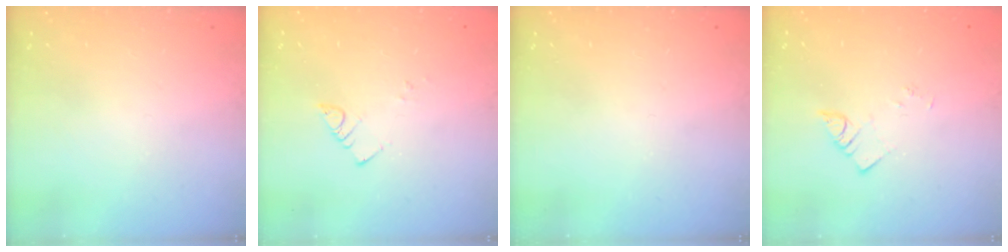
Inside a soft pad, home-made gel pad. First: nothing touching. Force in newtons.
{"total": 2.2, "press": 2.2, "slide": 0.2}
{"total": 0.0}
{"total": 2.2, "press": 2.1, "slide": 0.4}